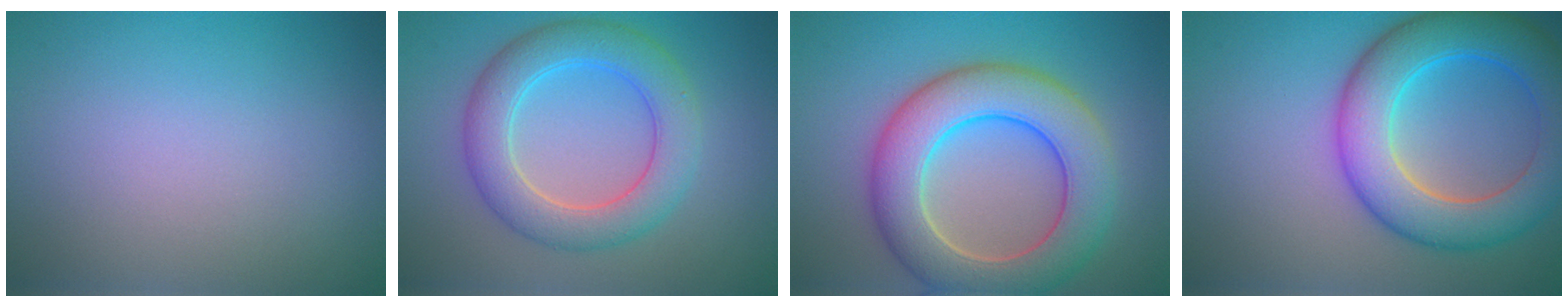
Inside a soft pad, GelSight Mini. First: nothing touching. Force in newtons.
{"total": 5.9, "press": 5.9, "slide": 0.4}
{"total": 9.1, "press": 9.1, "slide": 0.5}
{"total": 8.8, "press": 8.8, "slide": 0.4}